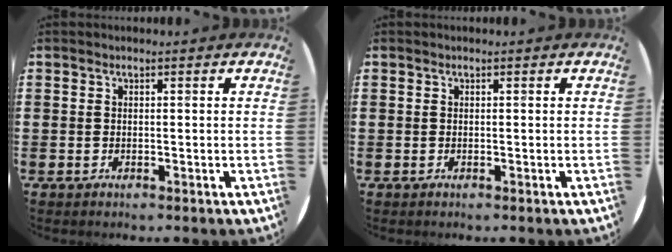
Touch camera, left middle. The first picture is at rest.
{"total": 0.0}